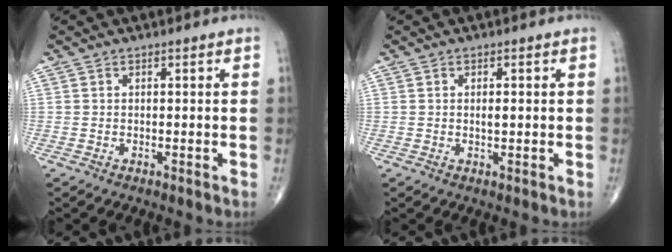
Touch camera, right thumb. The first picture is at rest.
{"total": 1.7, "force": [0.2, 0.6, 1.6], "torque": [-0.027, -0.001, 0.004]}